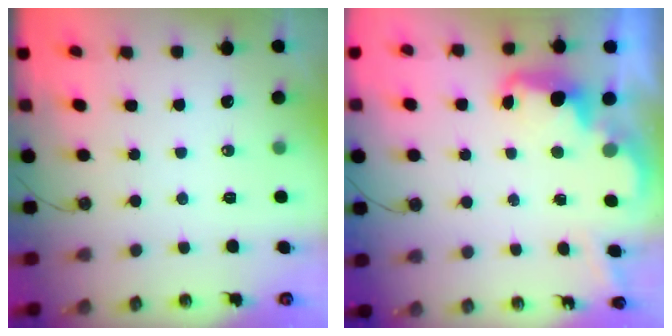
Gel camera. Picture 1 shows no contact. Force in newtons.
{"total": 2.4, "press": 2.3, "slide": 0.7}